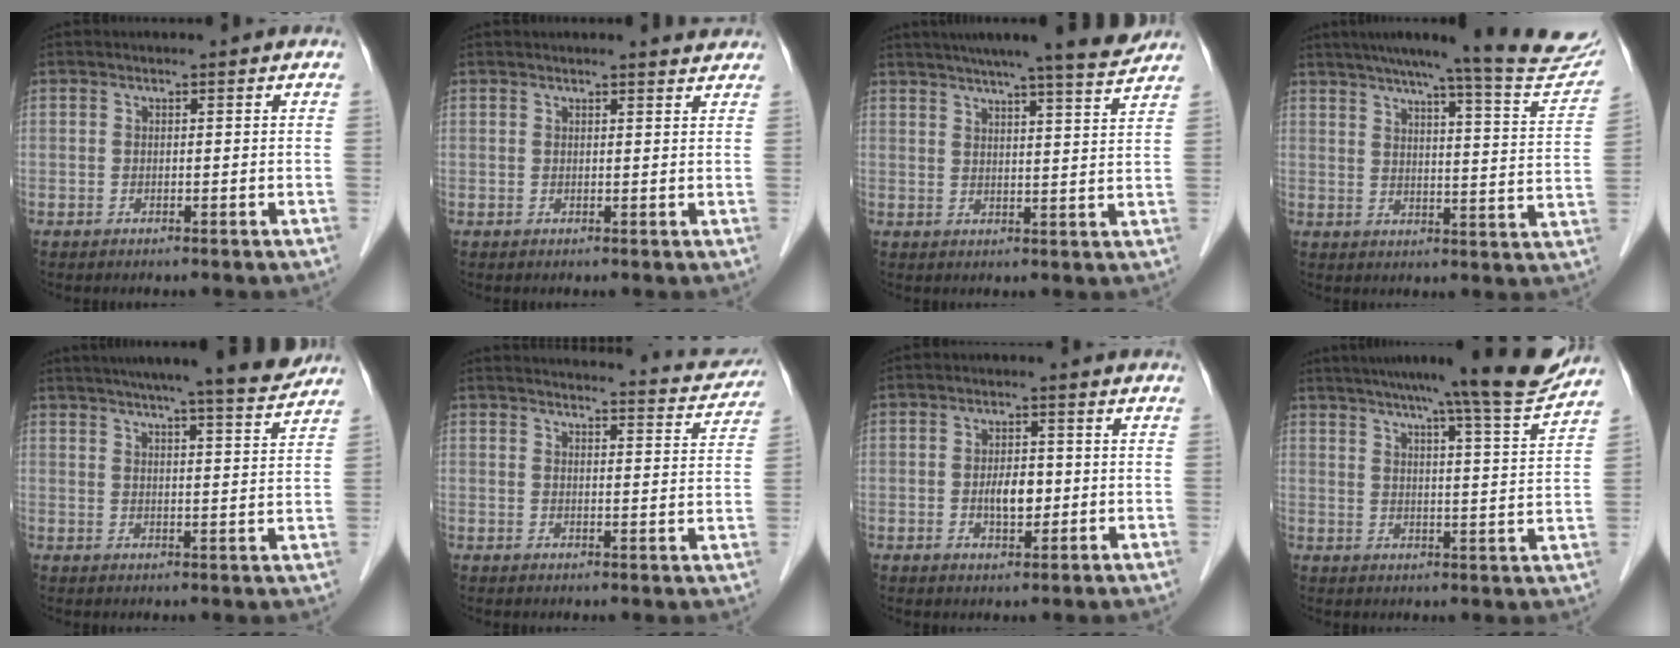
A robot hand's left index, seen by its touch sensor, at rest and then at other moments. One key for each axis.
{"total": 2.9, "fx": 2.8, "fy": 0.1, "fz": 0.6, "tx": -0.009, "ty": 0.002, "tz": 0.025}
{"total": 13.2, "fx": 11.8, "fy": -0.6, "fz": 5.9, "tx": -0.095, "ty": -0.006, "tz": 0.148}
{"total": 19.6, "fx": 18.0, "fy": 0.2, "fz": 7.9, "tx": -0.106, "ty": -0.058, "tz": 0.215}
{"total": 13.7, "fx": 12.2, "fy": -0.2, "fz": 6.2, "tx": -0.096, "ty": -0.005, "tz": 0.153}
{"total": 17.8, "fx": 17.3, "fy": 2.0, "fz": 3.5, "tx": -0.034, "ty": -0.036, "tz": 0.192}
{"total": 4.1, "fx": -0.5, "fy": 2.0, "fz": 3.6, "tx": -0.063, "ty": 0.001, "tz": -0.005}
{"total": 15.5, "fx": 13.5, "fy": -0.9, "fz": 7.5, "tx": -0.113, "ty": -0.022, "tz": 0.172}